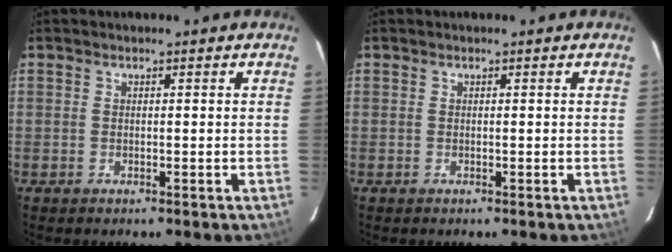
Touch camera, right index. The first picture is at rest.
{"total": 0.0}